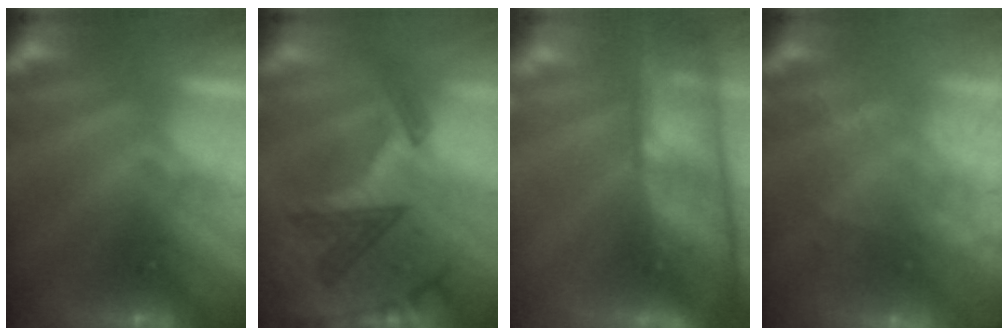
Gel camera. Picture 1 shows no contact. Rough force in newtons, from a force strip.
{"total": 3.0}
{"total": 5.6}
{"total": 8.0}